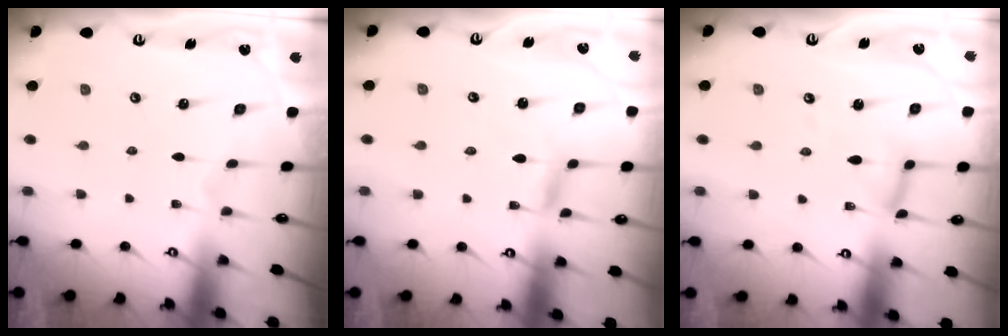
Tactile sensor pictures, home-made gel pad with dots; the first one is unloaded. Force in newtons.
{"total": 2.7, "press": 2.7, "slide": 0.2}
{"total": 9.0, "press": 9.0, "slide": 0.6}